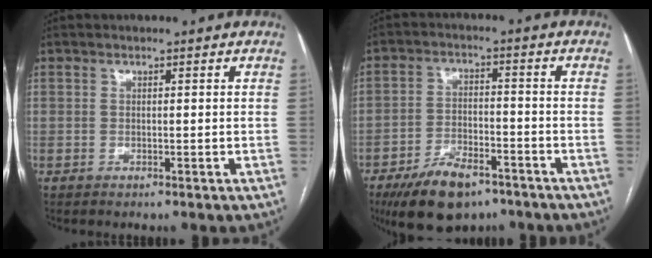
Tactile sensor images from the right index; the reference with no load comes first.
{"total": 10.5, "force": [-7.3, 4.5, 6.1], "torque": [-0.111, -0.006, -0.123]}